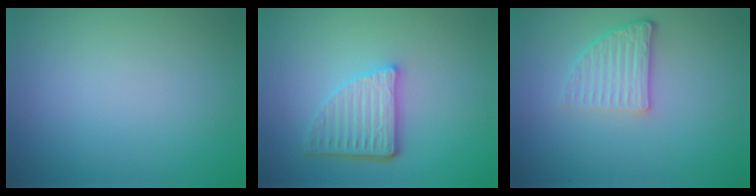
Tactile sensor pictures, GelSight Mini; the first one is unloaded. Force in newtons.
{"total": 4.6, "press": 3.4, "slide": 3.1}
{"total": 3.8, "press": 2.6, "slide": 2.8}